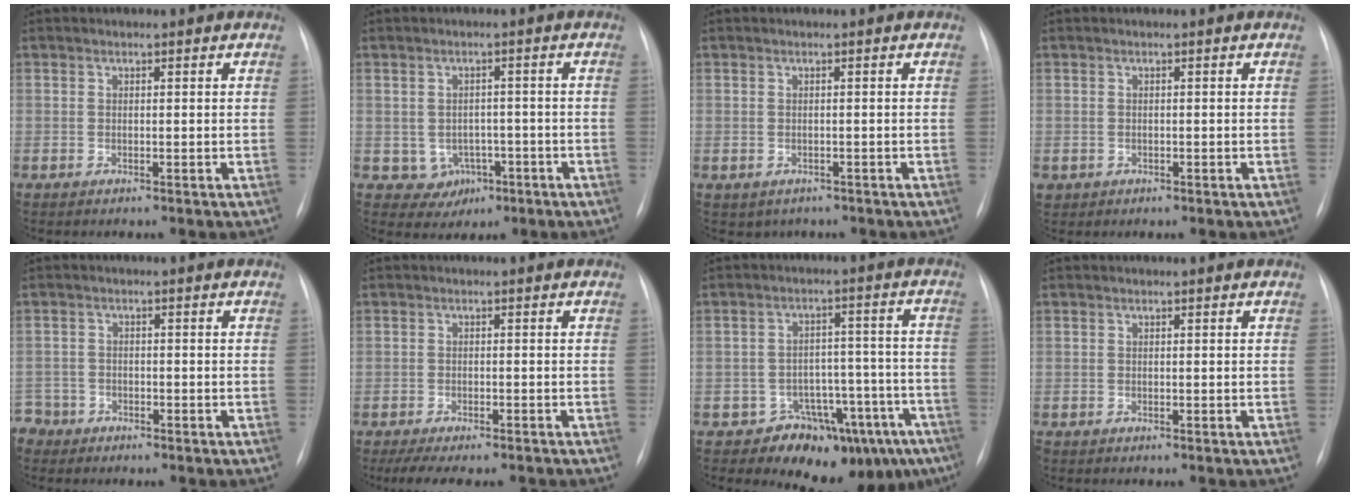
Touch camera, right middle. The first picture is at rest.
{"total": 4.7, "force": [-1.6, 4.2, 1.4], "torque": [-0.012, 0.015, -0.005]}
{"total": 2.4, "force": [-1.5, 1.8, 0.5], "torque": [-0.006, 0.005, -0.014]}
{"total": 1.5, "force": [-0.5, 1.4, 0.4], "torque": [-0.005, 0.004, 0.002]}
{"total": 4.0, "force": [-3.0, 2.6, -0.7], "torque": [0.016, 0.005, -0.061]}
{"total": 9.0, "force": [-7.5, 2.5, 4.4], "torque": [-0.060, -0.002, -0.105]}
{"total": 13.3, "force": [-9.4, 7.7, 5.5], "torque": [-0.025, 0.066, -0.120]}
{"total": 0.0}